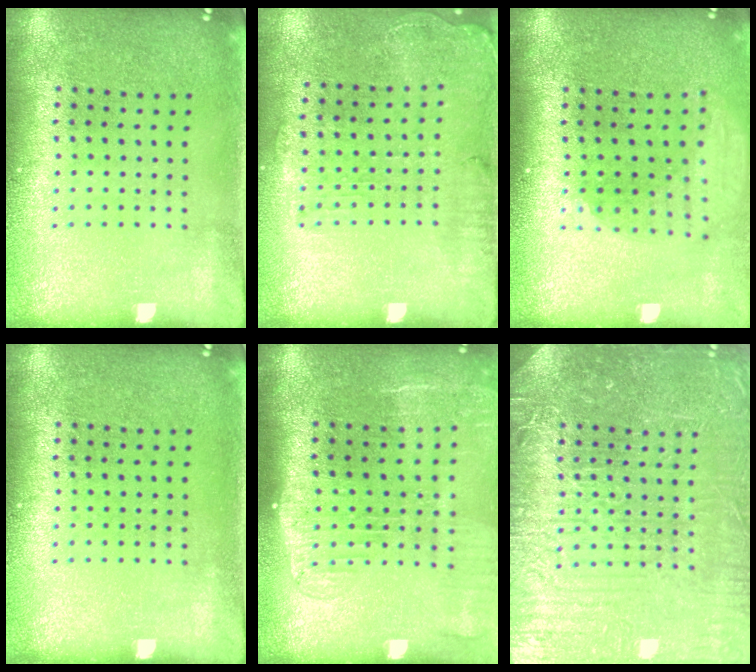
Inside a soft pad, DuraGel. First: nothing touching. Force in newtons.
{"total": 1.2, "press": 1.2, "slide": 0.3}
{"total": 1.9, "press": 1.5, "slide": 1.3}
{"total": 0.0}
{"total": 2.2, "press": 1.8, "slide": 1.2}
{"total": 7.8, "press": 7.8, "slide": 1.0}